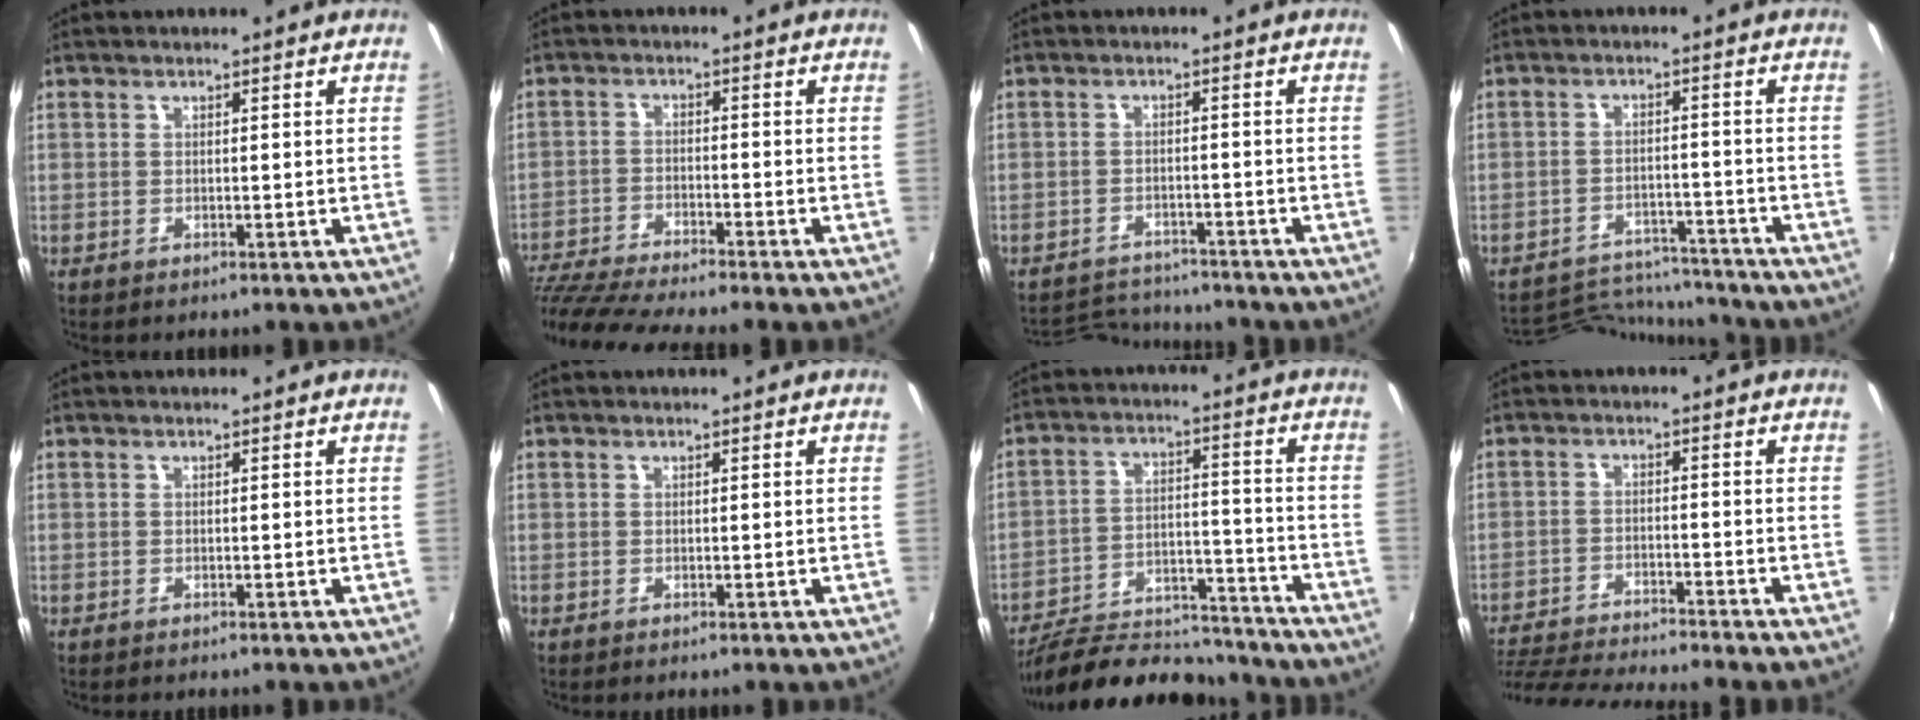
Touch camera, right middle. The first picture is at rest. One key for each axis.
{"total": 11.9, "fx": -10.6, "fy": -0.2, "fz": 5.2, "tx": -0.127, "ty": -0.030, "tz": -0.192}
{"total": 7.2, "fx": -7.1, "fy": 1.3, "fz": 0.8, "tx": -0.034, "ty": 0.008, "tz": -0.113}
{"total": 11.8, "fx": -11.4, "fy": 2.3, "fz": 2.0, "tx": -0.058, "ty": 0.017, "tz": -0.167}
{"total": 0.0}
{"total": 0.0}
{"total": 21.8, "fx": -19.2, "fy": 6.5, "fz": 8.0, "tx": -0.149, "ty": 0.015, "tz": -0.271}
{"total": 13.4, "fx": -12.1, "fy": -0.1, "fz": 5.7, "tx": -0.131, "ty": -0.021, "tz": -0.199}